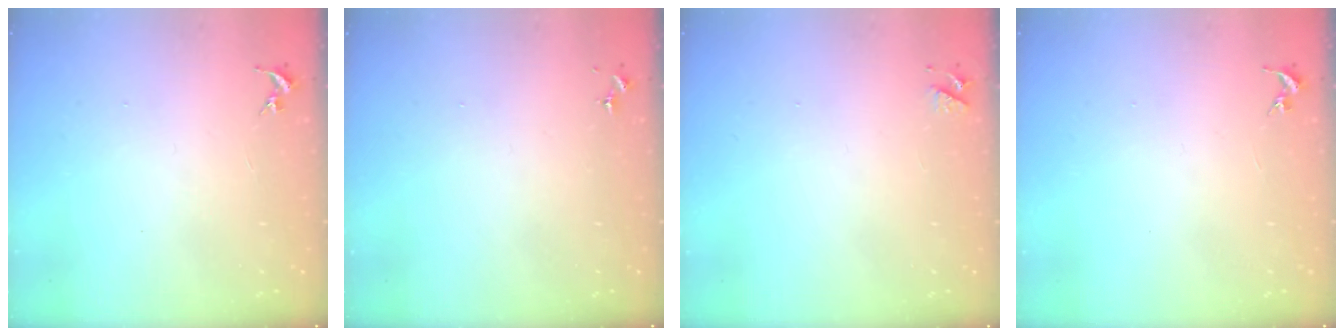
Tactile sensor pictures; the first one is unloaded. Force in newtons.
{"total": 0.0}
{"total": 3.6, "press": 3.5, "slide": 0.6}
{"total": 0.0}